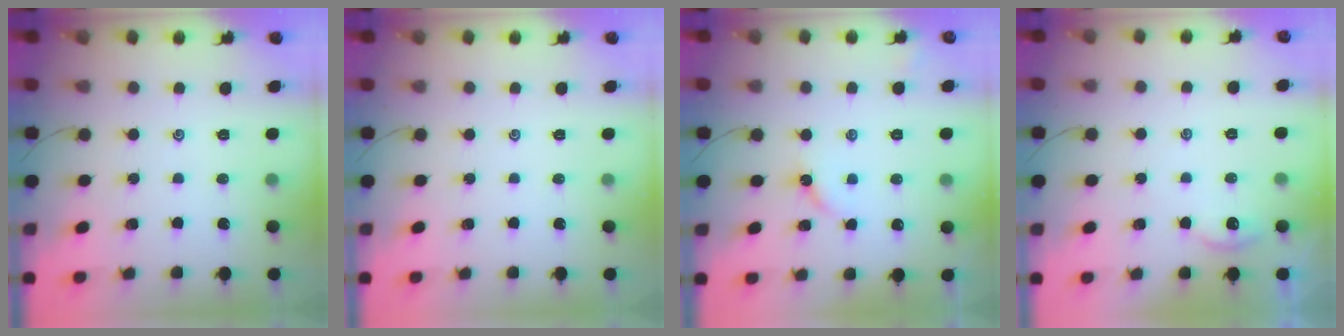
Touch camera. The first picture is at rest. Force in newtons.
{"total": 0.0}
{"total": 4.0, "press": 4.0, "slide": 0.5}
{"total": 1.6, "press": 1.5, "slide": 0.3}